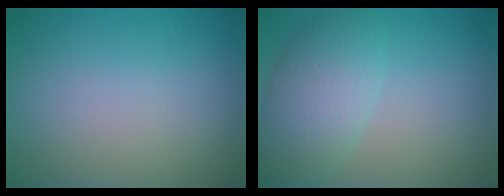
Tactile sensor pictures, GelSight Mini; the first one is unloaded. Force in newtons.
{"total": 5.0, "press": 5.0, "slide": 0.4}